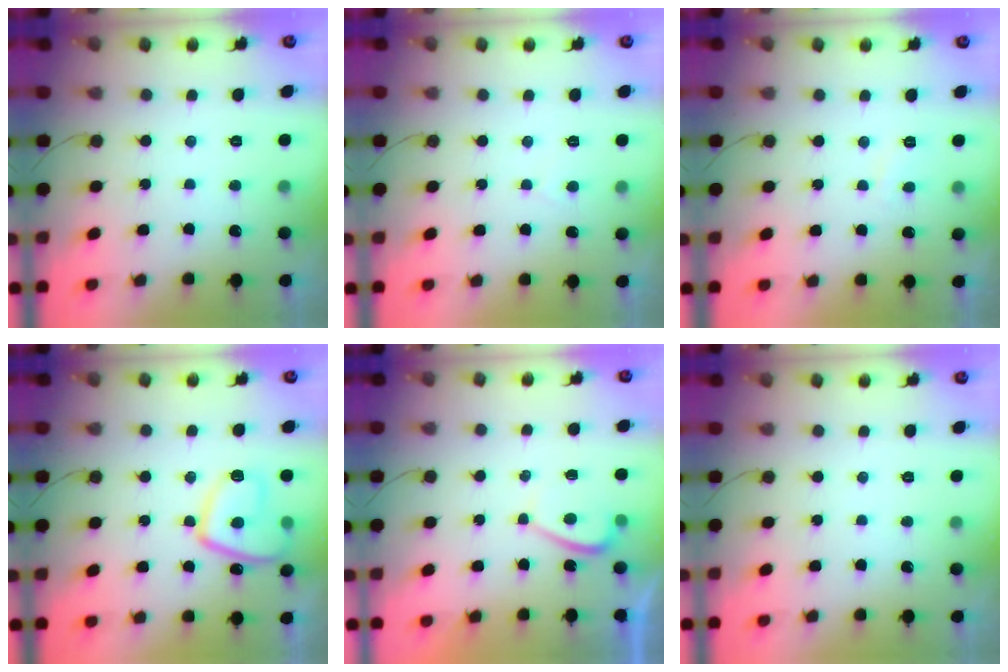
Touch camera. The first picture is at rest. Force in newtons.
{"total": 1.0, "press": 1.0, "slide": 0.2}
{"total": 1.5, "press": 1.4, "slide": 0.6}
{"total": 12.2, "press": 12.2, "slide": 1.2}
{"total": 2.3, "press": 2.1, "slide": 0.7}
{"total": 0.0}